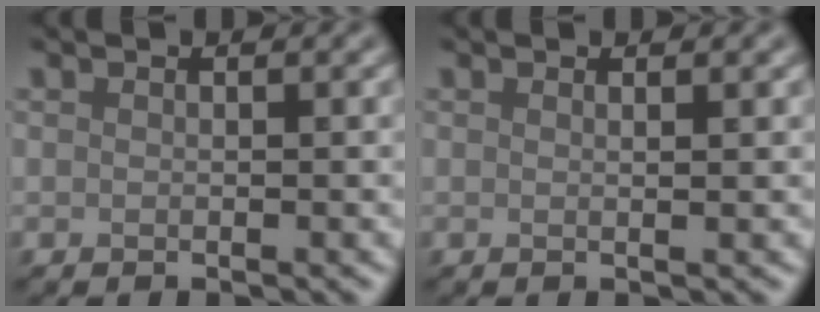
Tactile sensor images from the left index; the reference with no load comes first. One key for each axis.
{"total": 1.3, "fx": 0.4, "fy": 0.5, "fz": 1.1, "tx": -0.011, "ty": 0.000, "tz": -0.003}